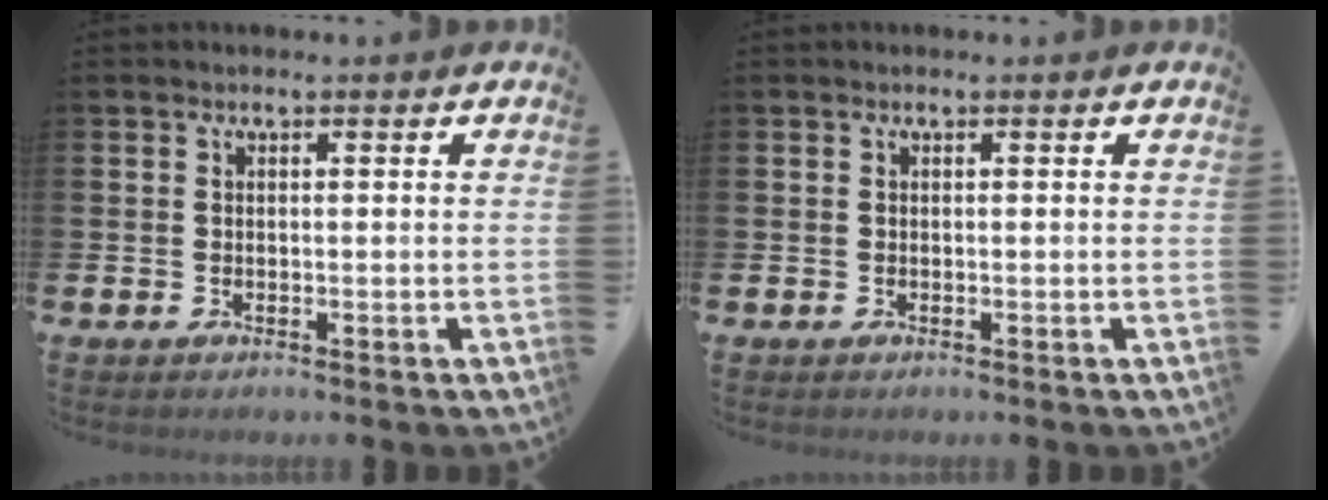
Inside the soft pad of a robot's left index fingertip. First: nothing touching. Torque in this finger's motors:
{"motor_torque": [0.00, 0.00, 0.00, 0.00]}